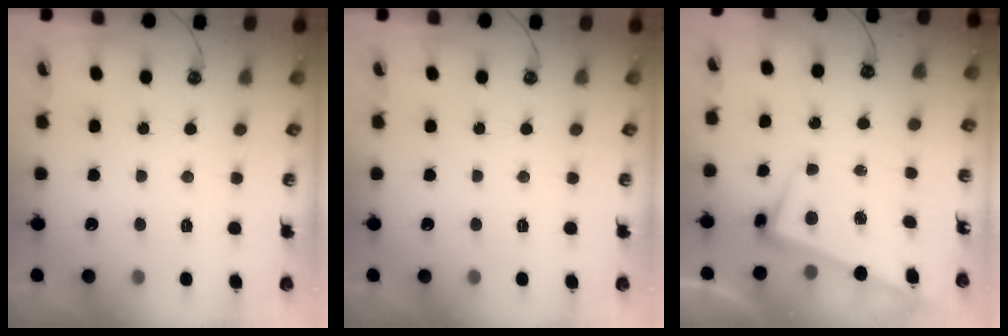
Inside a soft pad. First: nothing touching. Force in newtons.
{"total": 0.0}
{"total": 2.4, "press": 2.4, "slide": 0.5}